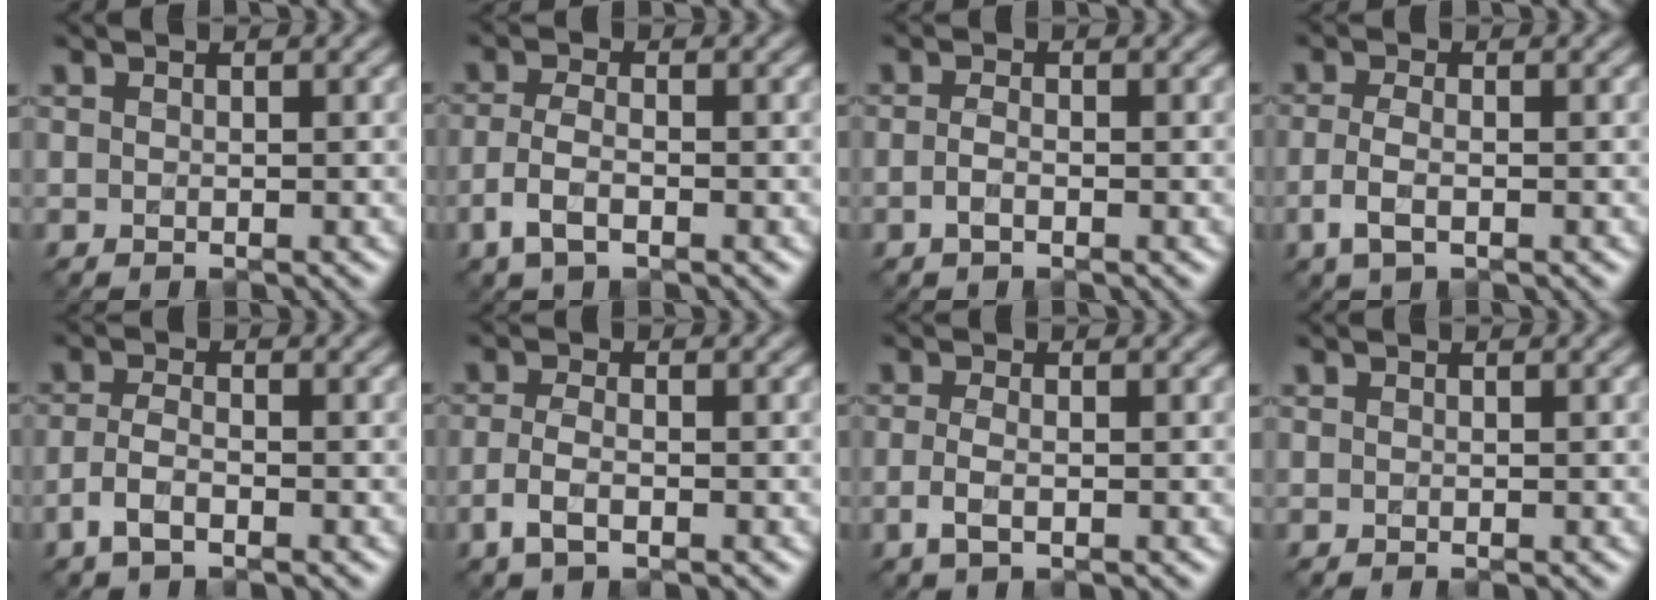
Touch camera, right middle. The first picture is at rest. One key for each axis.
{"total": 2.9, "fx": -1.3, "fy": 1.2, "fz": 2.3, "tx": -0.052, "ty": -0.001, "tz": -0.031}
{"total": 1.3, "fx": -0.5, "fy": 0.5, "fz": 1.1, "tx": -0.025, "ty": -0.001, "tz": -0.012}
{"total": 2.5, "fx": -0.8, "fy": 1.1, "fz": 2.2, "tx": -0.052, "ty": -0.005, "tz": -0.019}
{"total": 2.4, "fx": -1.3, "fy": 1.0, "fz": 1.8, "tx": -0.042, "ty": 0.001, "tz": -0.032}
{"total": 2.5, "fx": -1.1, "fy": 1.0, "fz": 2.0, "tx": -0.048, "ty": -0.003, "tz": -0.025}
{"total": 2.0, "fx": -0.6, "fy": 0.8, "fz": 1.7, "tx": -0.040, "ty": -0.006, "tz": -0.015}
{"total": 0.0}